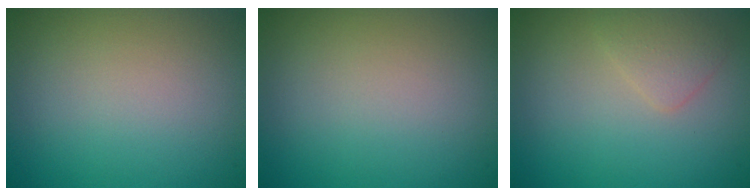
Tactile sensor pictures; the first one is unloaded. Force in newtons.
{"total": 0.0}
{"total": 1.5, "press": 1.5, "slide": 0.1}